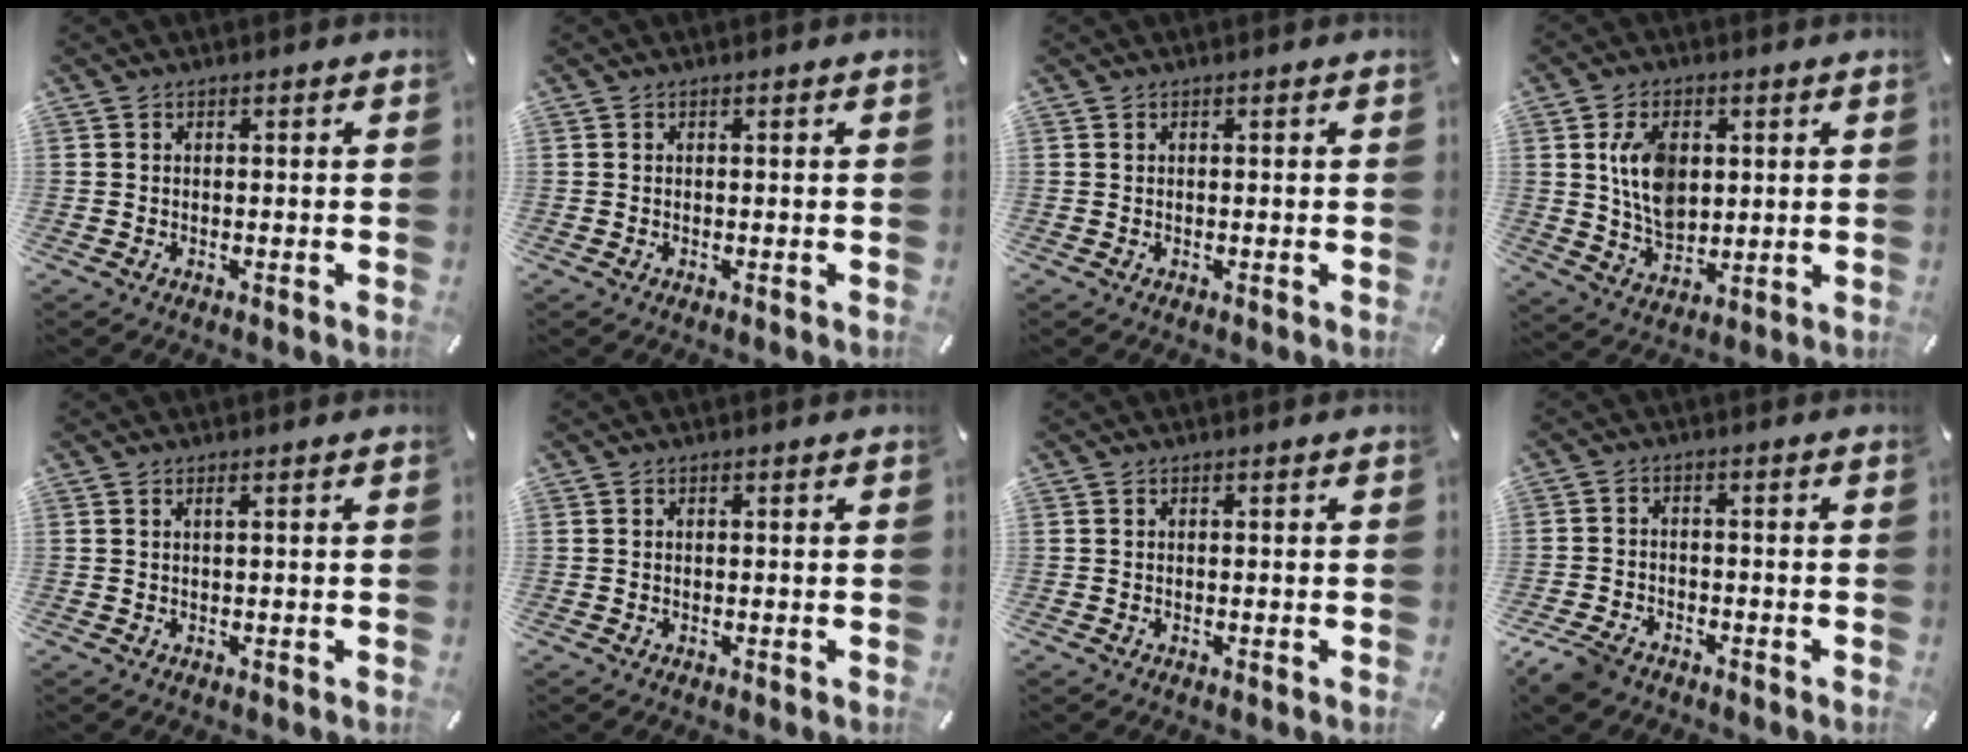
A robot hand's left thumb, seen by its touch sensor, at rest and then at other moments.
{"total": 0.0}
{"total": 0.0}
{"total": 10.4, "force": [2.4, 7.3, 7.0], "torque": [-0.140, 0.001, 0.043]}
{"total": 0.6, "force": [0.2, 0.1, 0.5], "torque": [-0.012, 0.000, 0.003]}
{"total": 0.0}
{"total": 0.0}
{"total": 5.5, "force": [-4.4, 2.7, 1.9], "torque": [-0.060, 0.011, -0.088]}